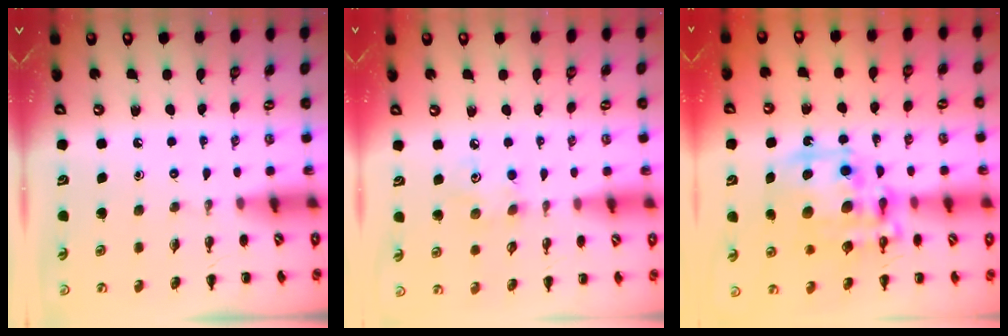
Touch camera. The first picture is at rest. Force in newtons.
{"total": 3.7, "press": 3.5, "slide": 0.9}
{"total": 15.7, "press": 15.4, "slide": 3.3}